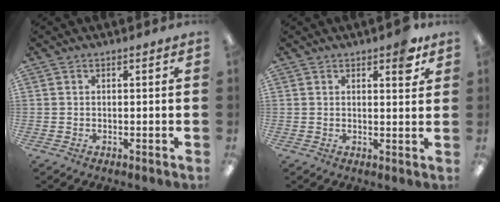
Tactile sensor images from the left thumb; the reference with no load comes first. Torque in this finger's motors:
{"motor_torque": [0.42, 0.34, 0.48, -0.31, 0.00]}